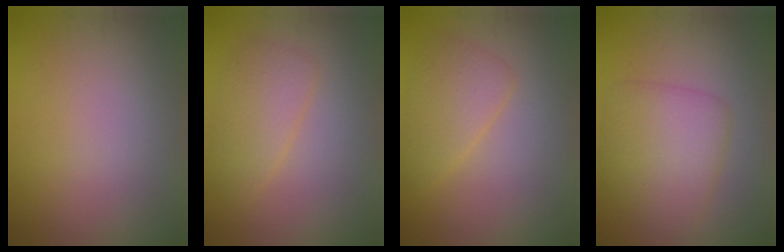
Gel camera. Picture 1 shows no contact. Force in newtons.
{"total": 2.6, "press": 2.6, "slide": 0.1}
{"total": 2.8, "press": 2.8, "slide": 0.2}
{"total": 4.5, "press": 4.5, "slide": 0.1}